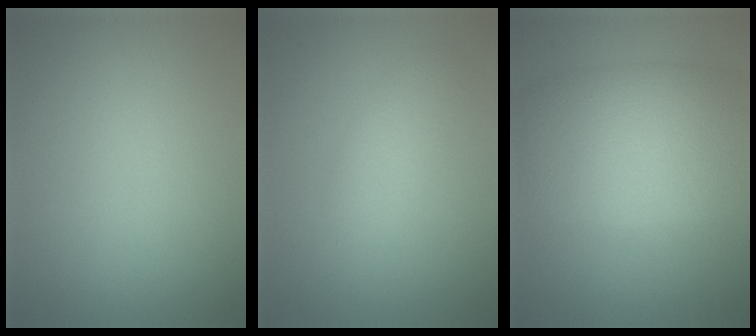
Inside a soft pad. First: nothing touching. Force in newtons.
{"total": 2.0, "press": 2.0, "slide": 0.1}
{"total": 10.1, "press": 10.0, "slide": 0.6}